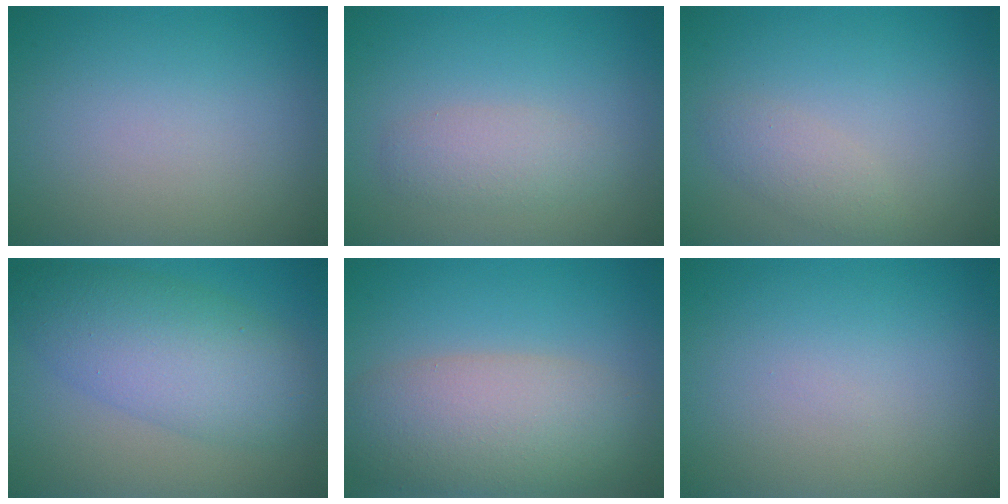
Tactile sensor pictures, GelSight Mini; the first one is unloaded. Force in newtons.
{"total": 2.3, "press": 2.3, "slide": 0.1}
{"total": 1.6, "press": 1.6, "slide": 0.1}
{"total": 6.9, "press": 6.9, "slide": 0.3}
{"total": 7.4, "press": 7.4, "slide": 0.3}
{"total": 0.0}